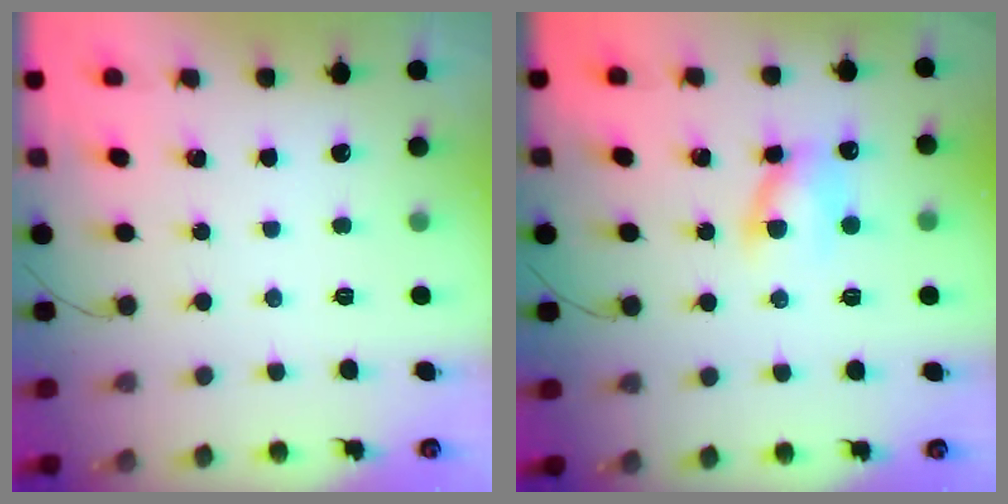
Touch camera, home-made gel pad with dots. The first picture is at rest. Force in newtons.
{"total": 7.6, "press": 7.5, "slide": 0.8}